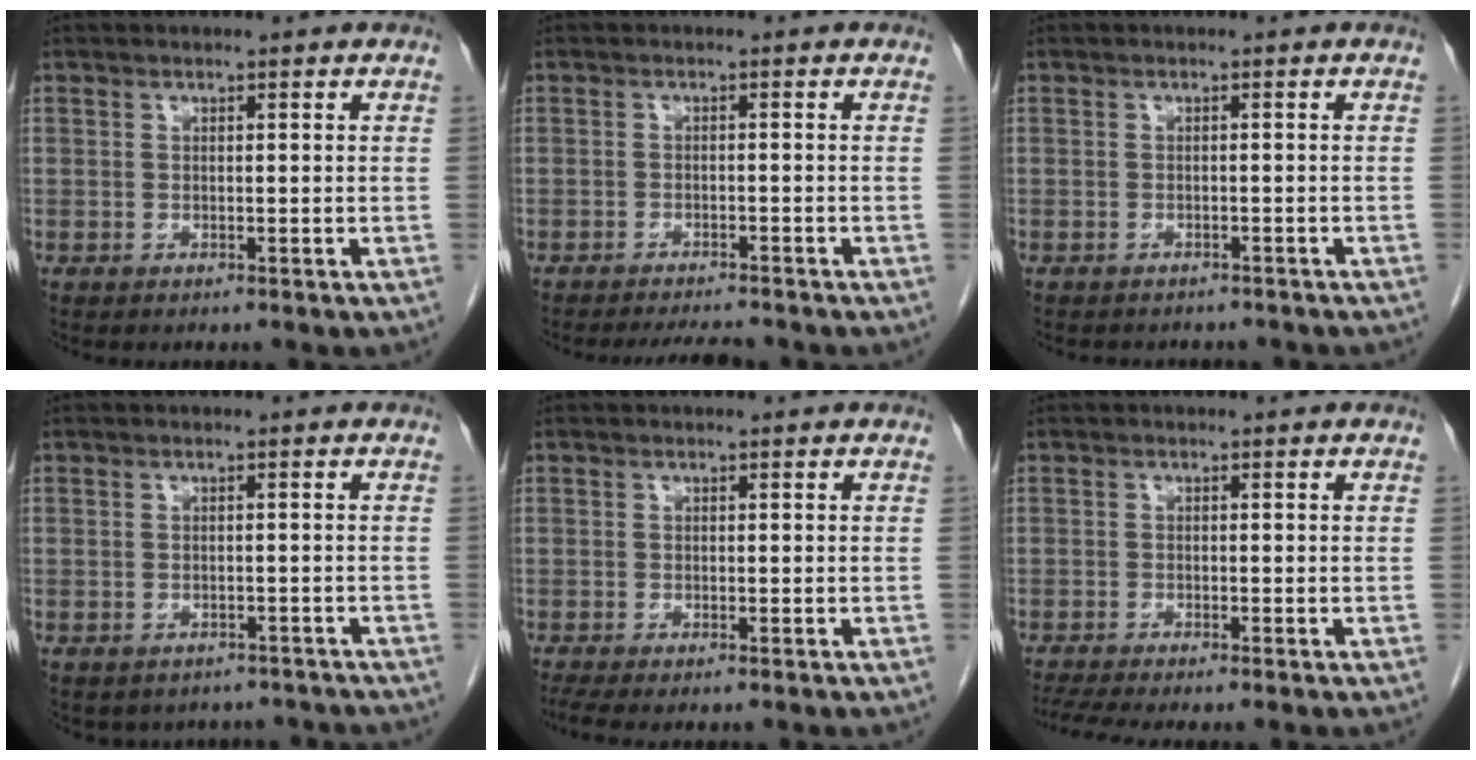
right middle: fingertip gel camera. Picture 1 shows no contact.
{"total": 4.8, "force": [-4.5, 0.5, 1.6], "torque": [-0.024, -0.010, -0.067]}
{"total": 6.0, "force": [-5.3, 2.2, 1.8], "torque": [-0.021, 0.002, -0.056]}
{"total": 6.6, "force": [-5.6, 3.4, 1.0], "torque": [-0.005, 0.013, -0.057]}
{"total": 1.8, "force": [-1.3, 0.1, 1.2], "torque": [-0.026, -0.007, -0.026]}
{"total": 4.5, "force": [-3.7, -0.2, 2.7], "torque": [-0.048, -0.008, -0.063]}